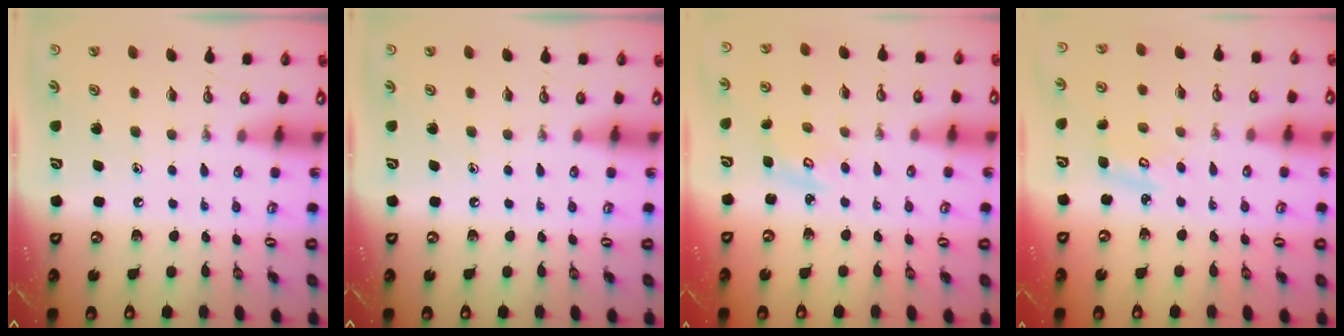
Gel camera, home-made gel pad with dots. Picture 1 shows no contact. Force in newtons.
{"total": 0.0}
{"total": 2.7, "press": 2.7, "slide": 0.3}
{"total": 4.0, "press": 4.0, "slide": 0.3}